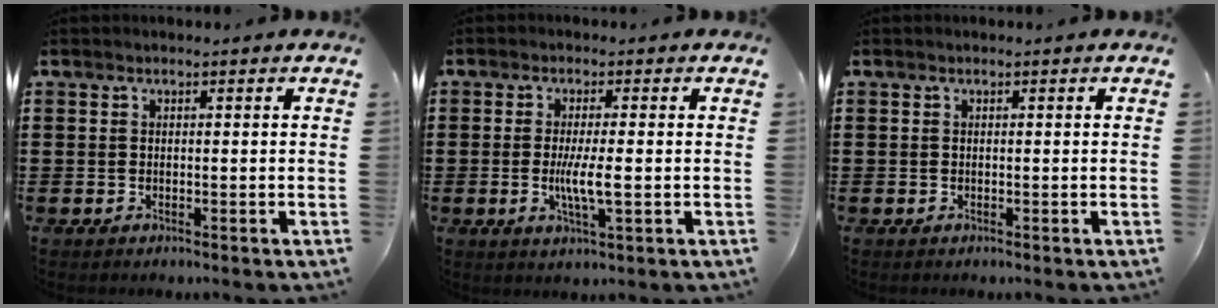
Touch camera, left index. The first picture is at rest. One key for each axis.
{"total": 5.1, "fx": -0.4, "fy": 0.7, "fz": 5.0, "tx": -0.101, "ty": -0.008, "tz": -0.013}
{"total": 0.0}